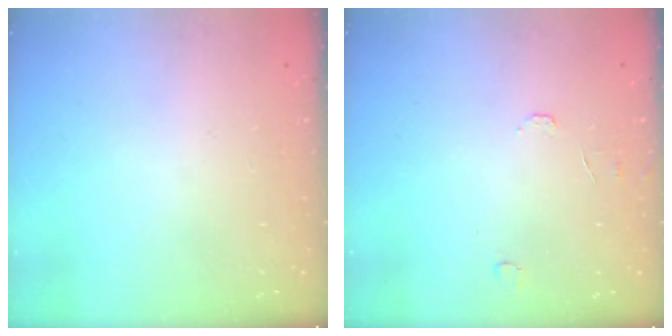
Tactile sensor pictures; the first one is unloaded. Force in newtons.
{"total": 6.6, "press": 6.6, "slide": 0.5}